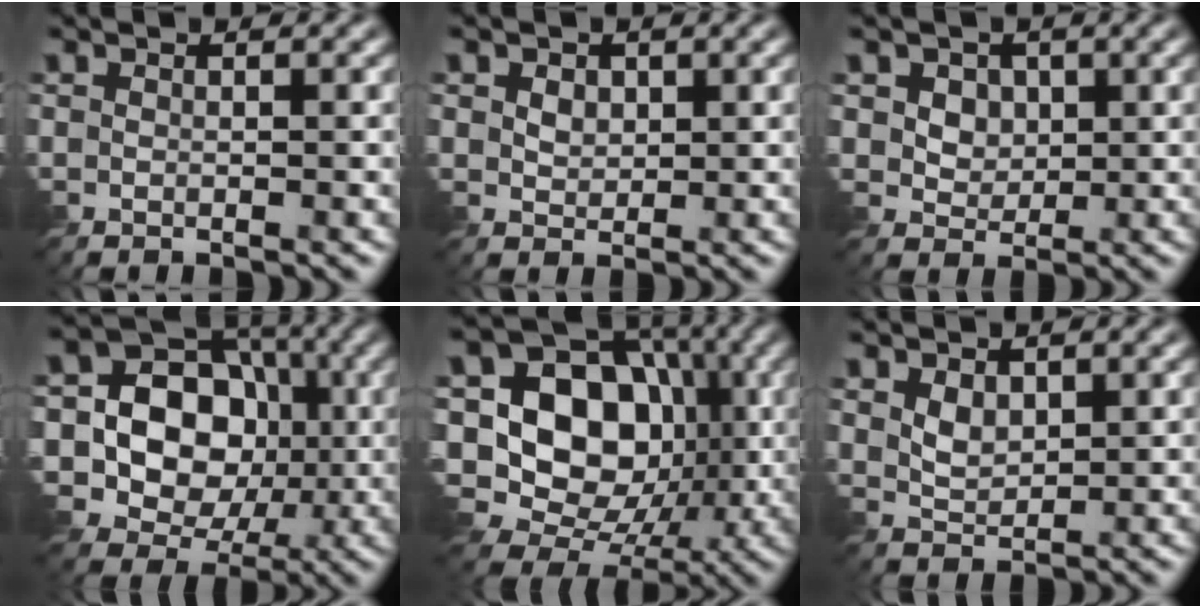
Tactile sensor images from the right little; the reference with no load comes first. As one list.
[{"total": 1.5, "force": [0.5, 1.3, 0.7], "torque": [-0.018, -0.006, 0.007]}, {"total": 2.9, "force": [1.1, 2.4, 1.3], "torque": [-0.044, -0.010, 0.033]}, {"total": 11.9, "force": [-0.1, 10.1, 6.2], "torque": [-0.107, 0.019, -0.027]}, {"total": 16.1, "force": [1.4, 13.0, 9.3], "torque": [-0.181, 0.025, 0.014]}, {"total": 1.8, "force": [0.8, 1.2, 1.1], "torque": [-0.026, -0.007, 0.020]}]